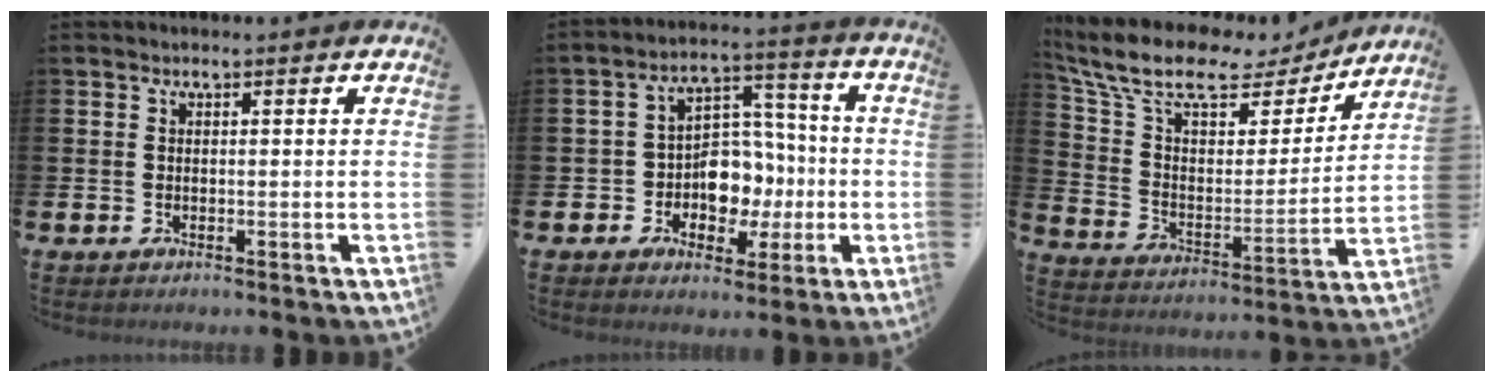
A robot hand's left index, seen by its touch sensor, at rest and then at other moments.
{"total": 7.6, "force": [-0.8, 6.7, 3.5], "torque": [-0.070, 0.007, -0.014]}
{"total": 11.4, "force": [9.3, 4.4, 5.0], "torque": [-0.140, -0.055, 0.156]}